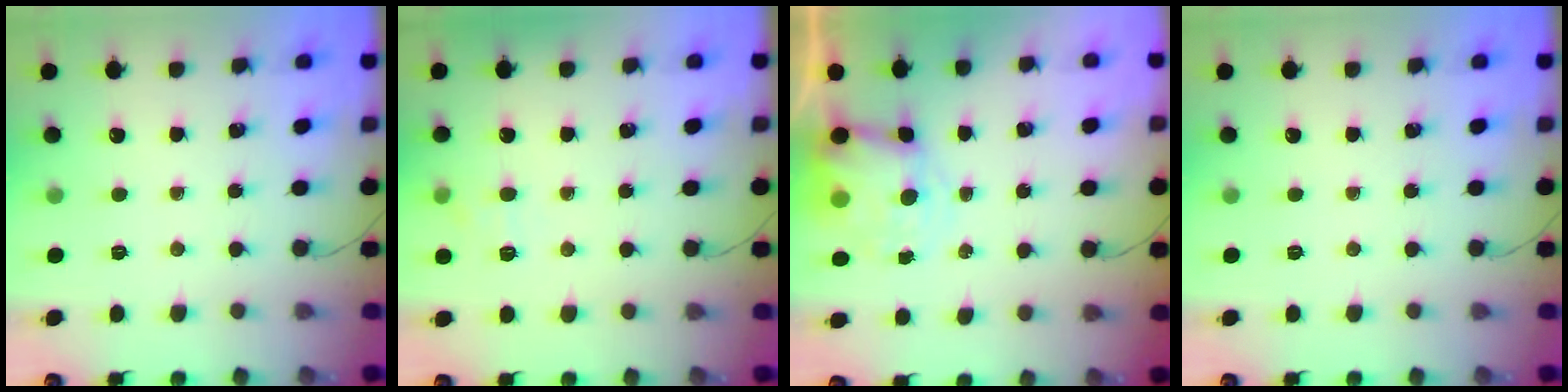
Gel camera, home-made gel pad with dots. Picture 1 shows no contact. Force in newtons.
{"total": 7.5, "press": 7.4, "slide": 1.6}
{"total": 4.8, "press": 4.7, "slide": 1.0}
{"total": 0.0}